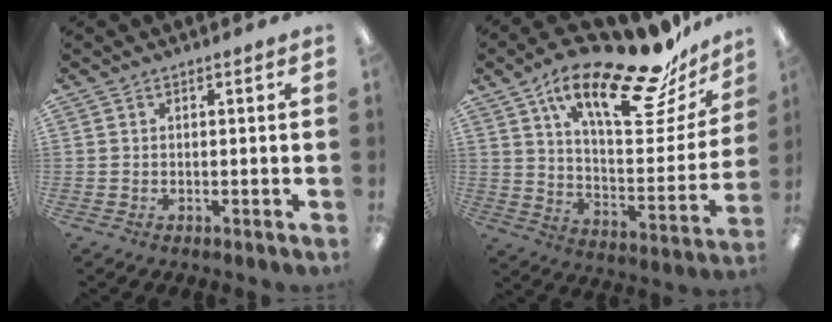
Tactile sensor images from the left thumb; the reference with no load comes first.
{"total": 23.7, "force": [16.9, 6.8, 15.1], "torque": [-0.233, -0.111, 0.276]}